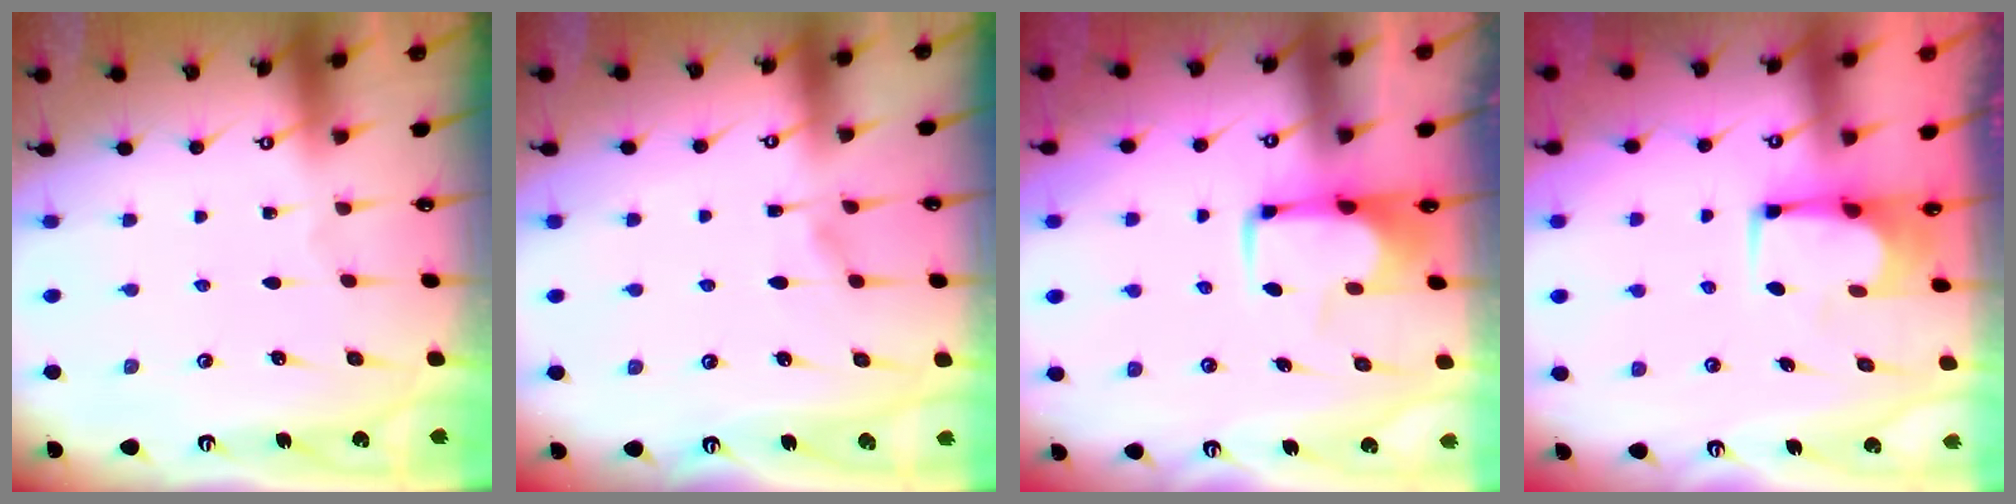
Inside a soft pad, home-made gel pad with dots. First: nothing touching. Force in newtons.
{"total": 5.5, "press": 5.5, "slide": 0.6}
{"total": 1.8, "press": 1.7, "slide": 0.4}
{"total": 1.8, "press": 1.7, "slide": 0.3}